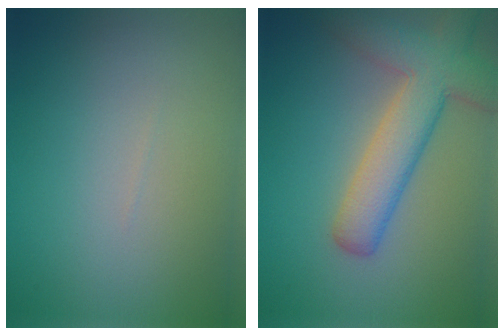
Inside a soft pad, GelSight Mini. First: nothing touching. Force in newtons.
{"total": 6.9, "press": 6.9, "slide": 0.5}